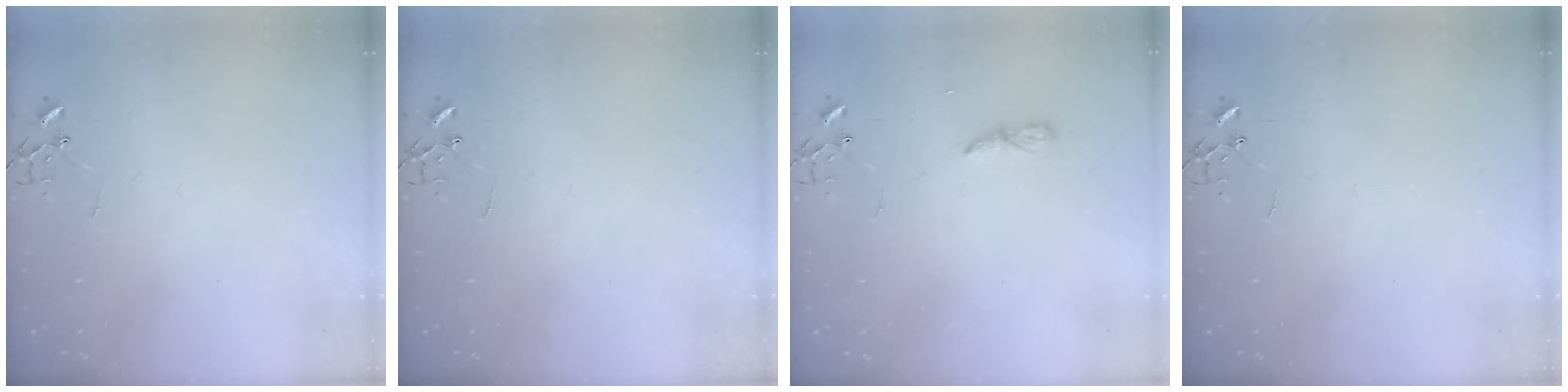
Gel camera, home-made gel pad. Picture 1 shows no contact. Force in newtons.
{"total": 0.0}
{"total": 3.9, "press": 3.8, "slide": 0.5}
{"total": 0.0}